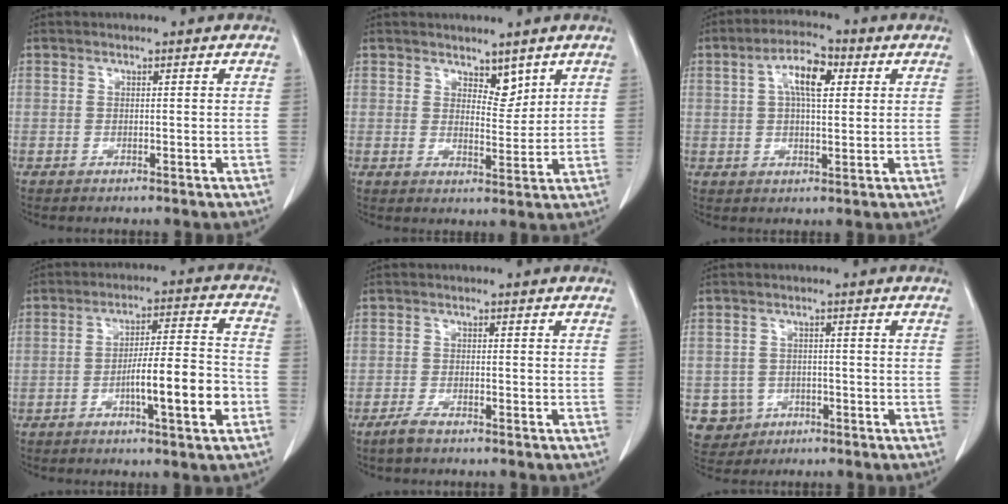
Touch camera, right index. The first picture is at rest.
{"total": 3.6, "force": [2.7, 1.7, 1.7], "torque": [-0.020, -0.009, 0.048]}
{"total": 7.2, "force": [2.2, 2.6, 6.3], "torque": [-0.118, 0.016, 0.035]}
{"total": 10.5, "force": [-3.7, 0.7, 9.8], "torque": [-0.154, 0.006, -0.059]}
{"total": 2.1, "force": [-1.7, 0.4, 1.2], "torque": [-0.032, -0.003, -0.032]}
{"total": 4.7, "force": [-1.5, 4.4, 0.0], "torque": [0.000, 0.011, -0.018]}